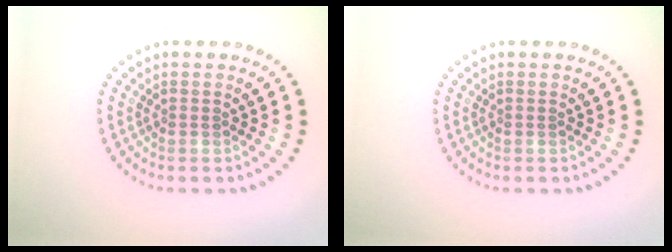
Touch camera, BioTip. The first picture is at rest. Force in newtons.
{"total": 0.0}